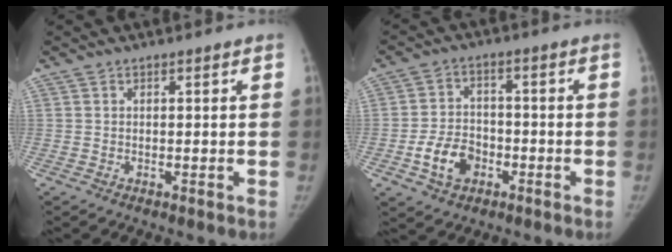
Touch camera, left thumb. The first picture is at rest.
{"total": 8.2, "force": [-3.4, 6.0, 4.4], "torque": [-0.061, 0.022, -0.059]}